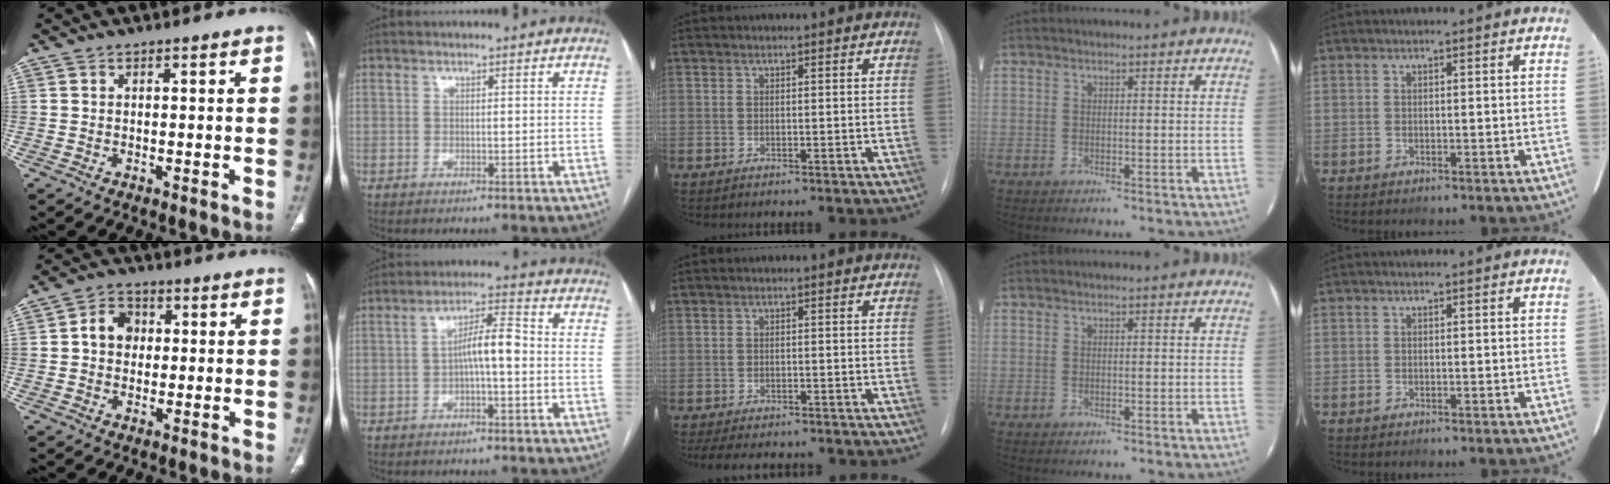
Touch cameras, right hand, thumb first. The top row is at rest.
{"thumb": {"total": 5.8, "force": [0.5, 4.8, 3.2], "torque": [-0.033, 0.014, 0.002]}, "index": {"total": 5.8, "force": [-0.7, 1.2, 5.6], "torque": [-0.096, 0.022, -0.013]}, "middle": {"total": 9.4, "force": [-8.0, 2.9, 4.0], "torque": [-0.059, -0.001, -0.104]}}